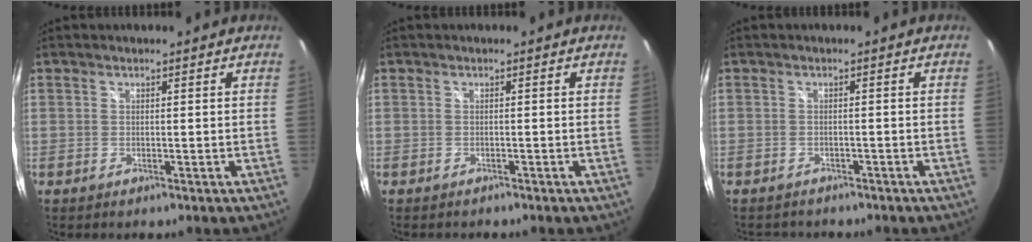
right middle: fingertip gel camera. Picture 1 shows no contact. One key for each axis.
{"total": 0.8, "fx": -0.8, "fy": 0.2, "fz": 0.1, "tx": -0.003, "ty": -0.004, "tz": -0.013}
{"total": 3.6, "fx": -3.1, "fy": 1.7, "fz": 0.6, "tx": -0.015, "ty": -0.007, "tz": -0.045}